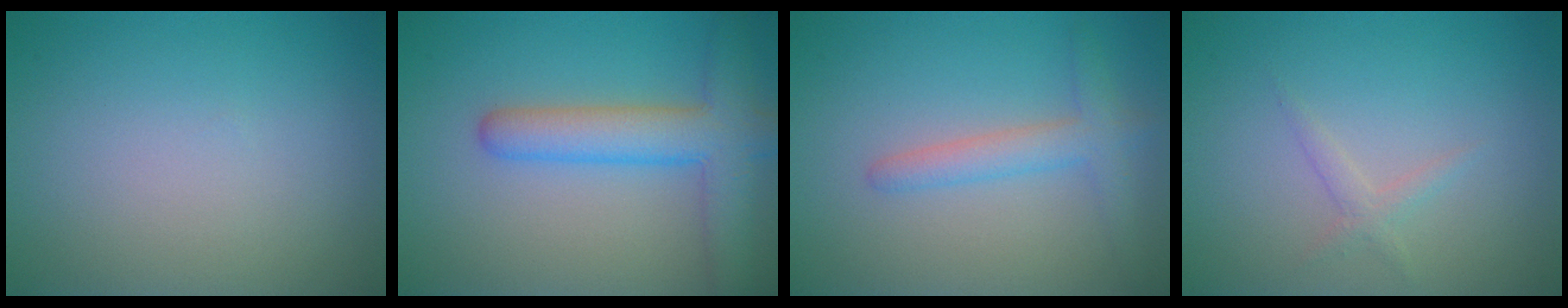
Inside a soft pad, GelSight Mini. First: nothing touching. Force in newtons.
{"total": 5.8, "press": 5.8, "slide": 0.3}
{"total": 2.6, "press": 2.6, "slide": 0.1}
{"total": 1.2, "press": 1.2, "slide": 0.1}